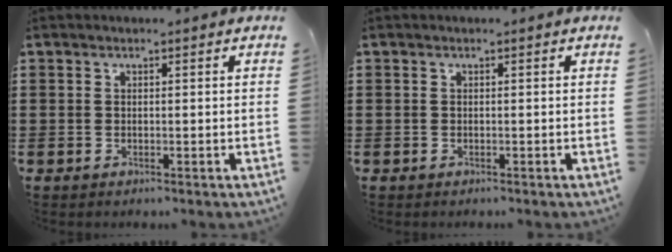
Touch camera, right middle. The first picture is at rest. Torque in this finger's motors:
{"motor_torque": [0.33, -0.29, 0.06, 0.03]}